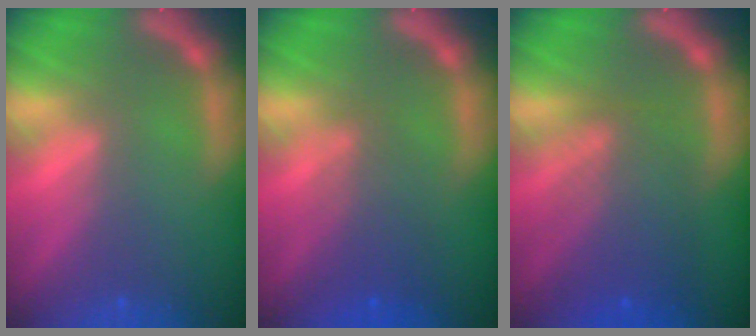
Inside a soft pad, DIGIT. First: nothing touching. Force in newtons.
{"total": 3.5}
{"total": 6.0}